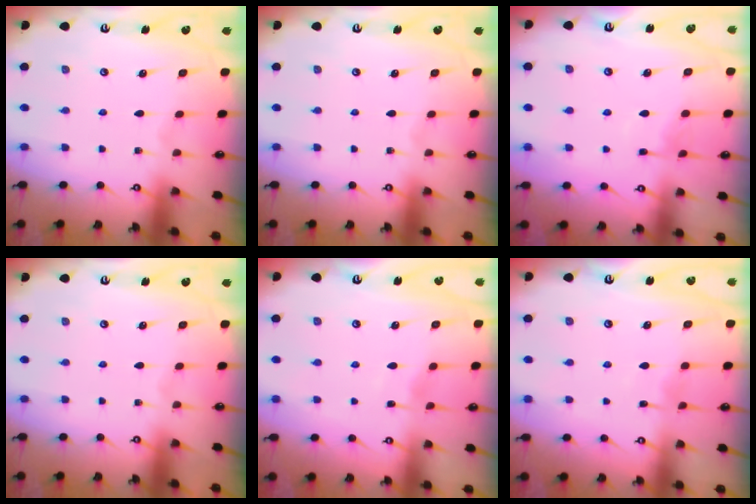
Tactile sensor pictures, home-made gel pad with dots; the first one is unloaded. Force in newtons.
{"total": 0.0}
{"total": 6.1, "press": 6.1, "slide": 0.8}
{"total": 0.0}
{"total": 2.8, "press": 2.7, "slide": 0.3}
{"total": 5.9, "press": 5.9, "slide": 0.4}